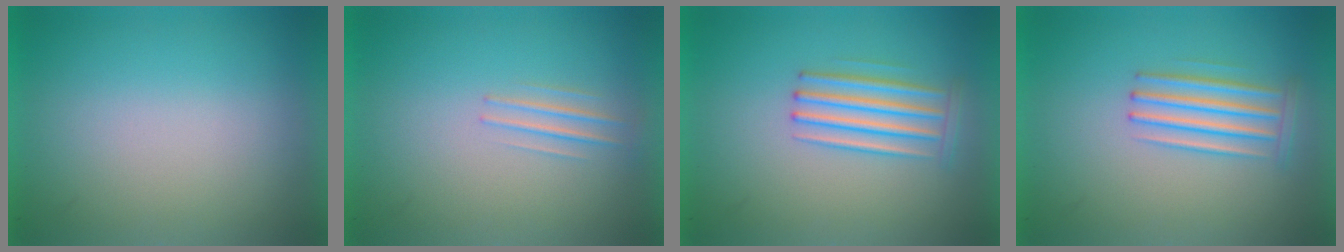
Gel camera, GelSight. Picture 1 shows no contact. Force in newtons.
{"total": 1.3}
{"total": 2.9}
{"total": 2.8}